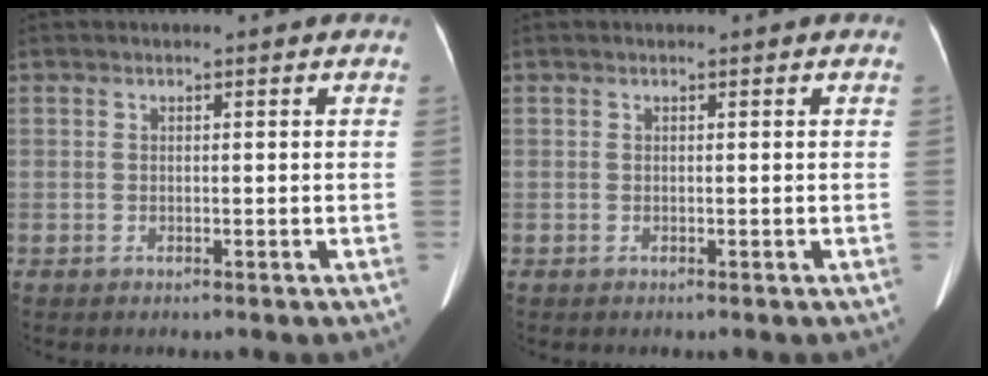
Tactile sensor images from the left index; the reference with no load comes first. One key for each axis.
{"total": 0.0}